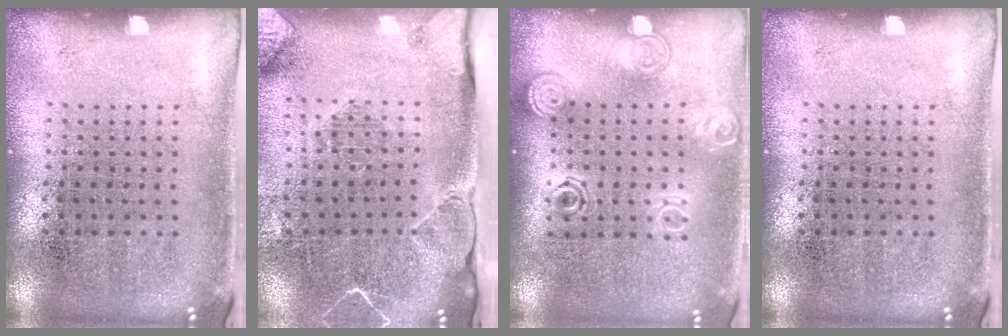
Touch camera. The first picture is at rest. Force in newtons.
{"total": 2.1, "press": 2.0, "slide": 0.6}
{"total": 1.5, "press": 1.2, "slide": 0.9}
{"total": 0.0}